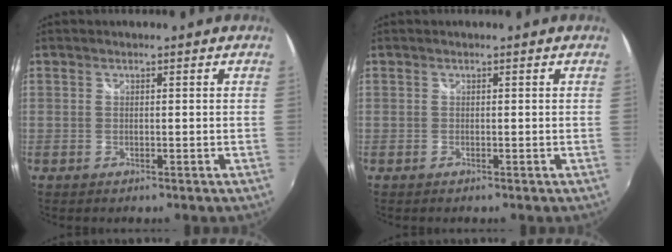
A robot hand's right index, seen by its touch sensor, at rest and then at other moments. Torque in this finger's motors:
{"motor_torque": [0.09, -0.05, 0.03, 0.01]}